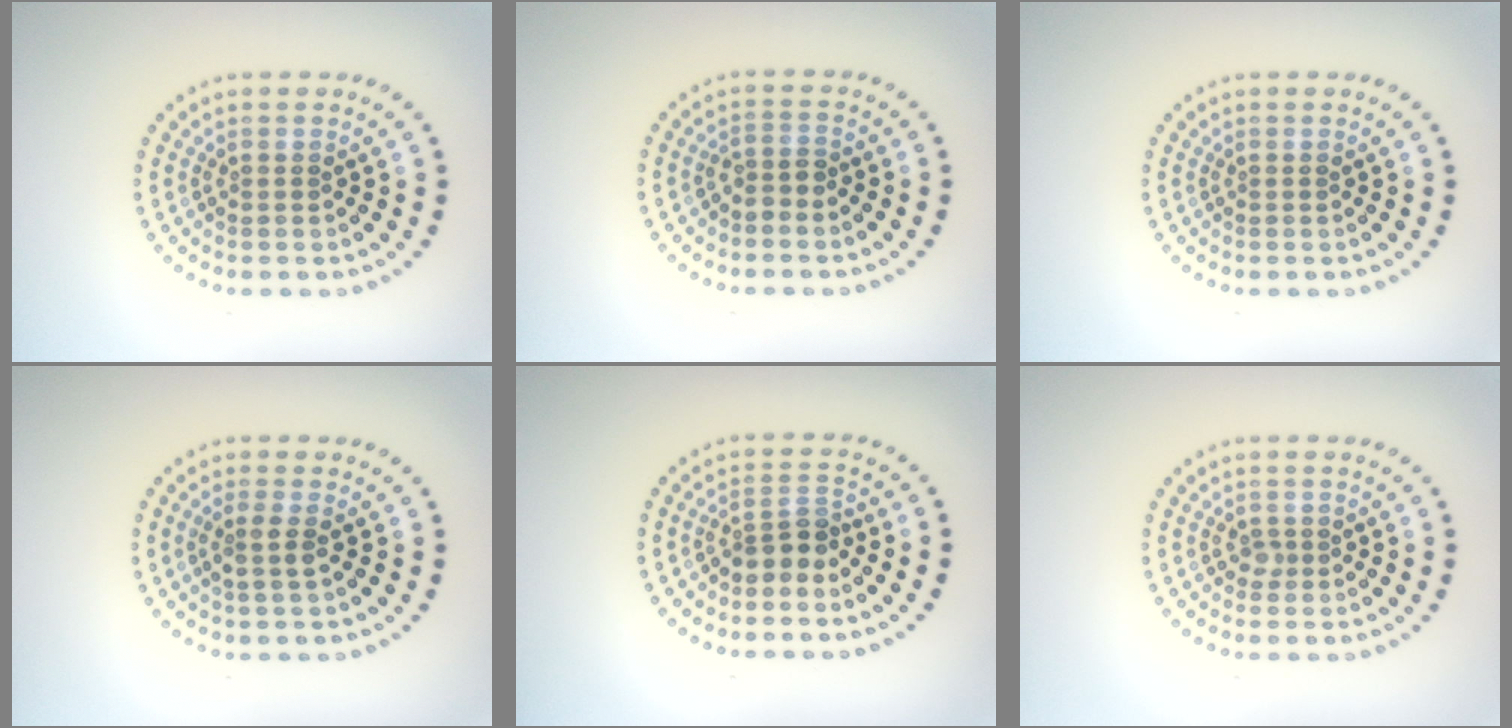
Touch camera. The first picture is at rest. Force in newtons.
{"total": 1.5, "press": 1.2, "slide": 0.9}
{"total": 0.0}
{"total": 1.6, "press": 1.3, "slide": 0.9}
{"total": 2.3, "press": 1.8, "slide": 1.5}
{"total": 0.9, "press": 0.6, "slide": 0.6}